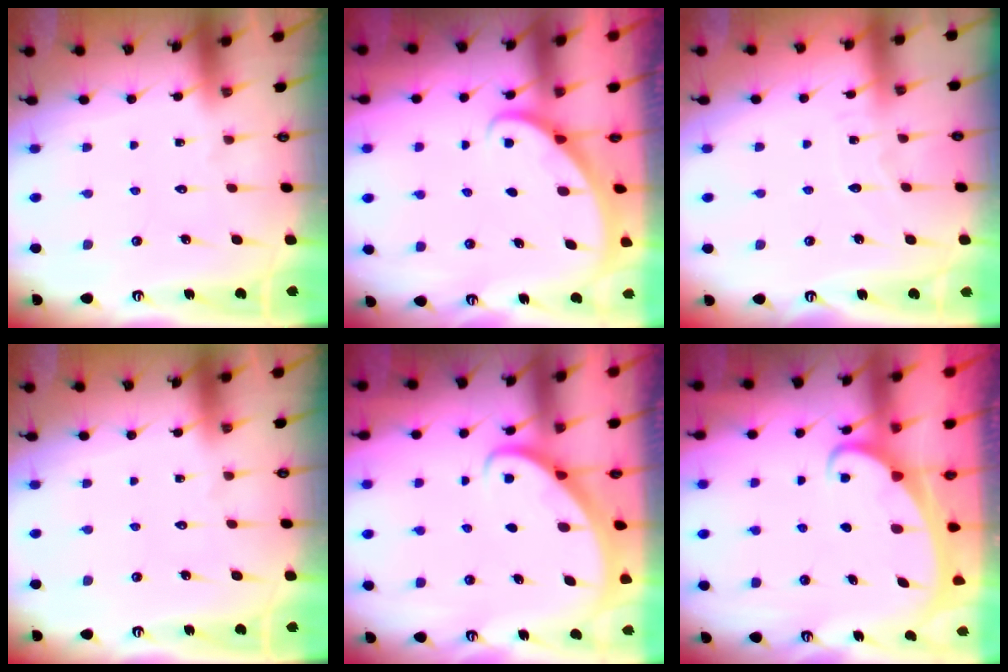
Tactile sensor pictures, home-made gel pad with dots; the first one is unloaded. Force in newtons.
{"total": 2.1, "press": 2.1, "slide": 0.1}
{"total": 4.0, "press": 4.0, "slide": 0.4}
{"total": 0.0}
{"total": 2.7, "press": 2.7, "slide": 0.2}
{"total": 2.0, "press": 2.0, "slide": 0.3}